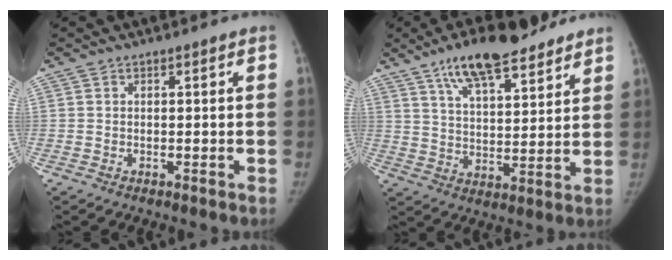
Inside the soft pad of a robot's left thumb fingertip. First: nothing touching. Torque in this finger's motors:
{"motor_torque": [0.19, 0.28, 0.39, -0.30, 0.12]}